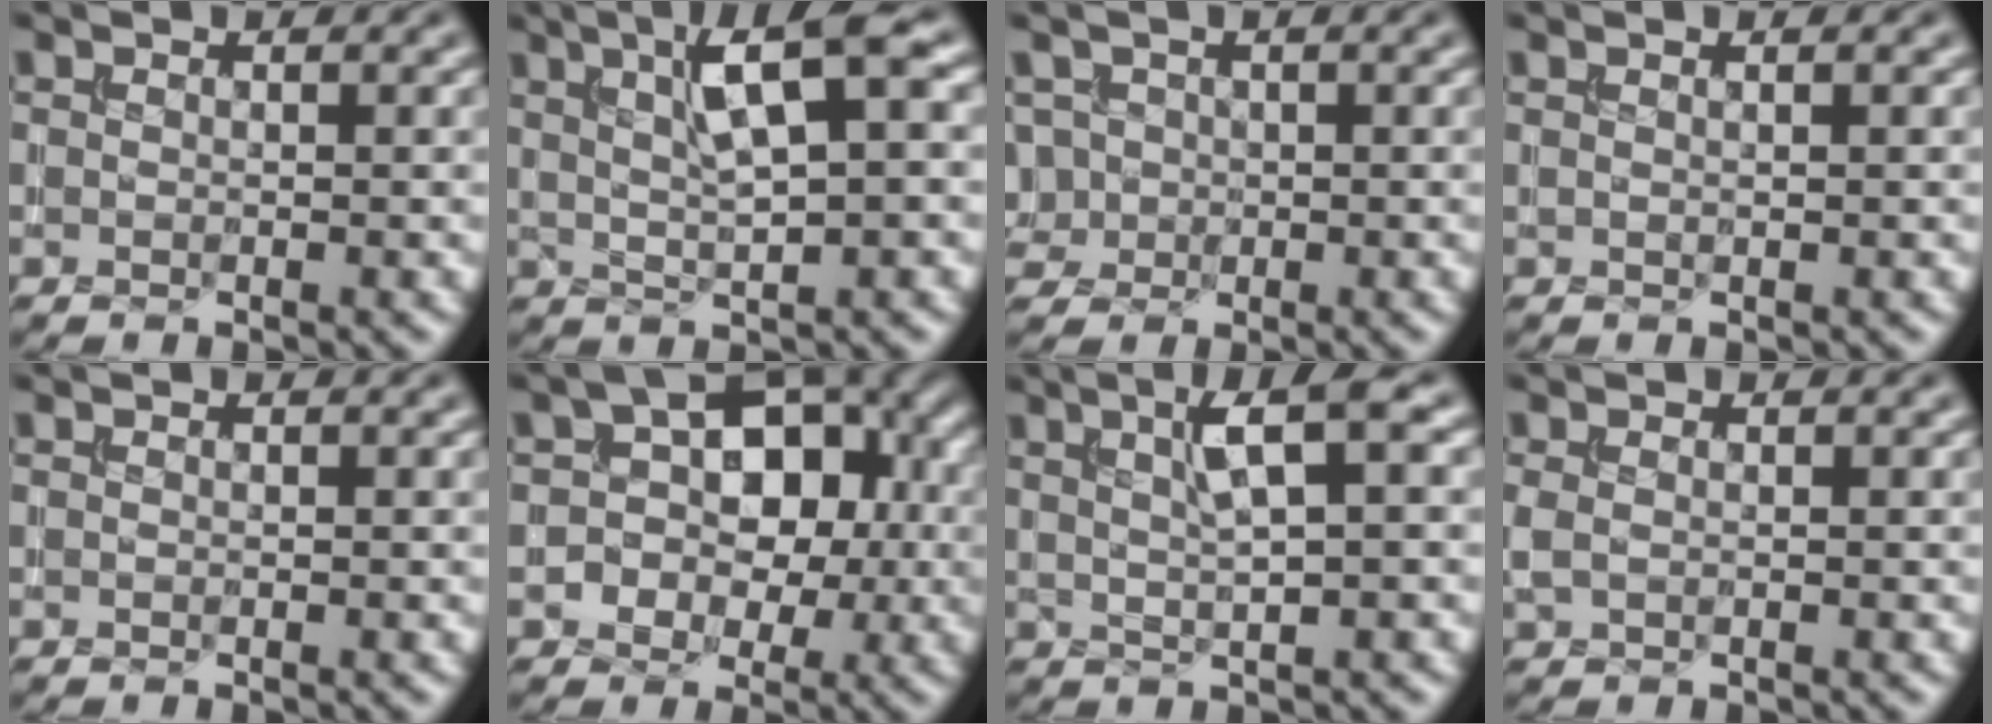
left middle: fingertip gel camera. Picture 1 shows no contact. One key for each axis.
{"total": 6.1, "fx": 2.3, "fy": 1.2, "fz": 5.5, "tx": -0.089, "ty": 0.008, "tz": 0.037}
{"total": 2.5, "fx": 0.1, "fy": 2.4, "fz": 0.8, "tx": -0.017, "ty": 0.011, "tz": 0.009}
{"total": 1.0, "fx": 0.6, "fy": 0.3, "fz": 0.7, "tx": -0.008, "ty": -0.002, "tz": 0.002}
{"total": 0.0}
{"total": 7.2, "fx": 0.3, "fy": 5.0, "fz": 5.2, "tx": -0.050, "ty": 0.021, "tz": -0.008}
{"total": 4.4, "fx": 1.7, "fy": 0.8, "fz": 4.0, "tx": -0.067, "ty": 0.008, "tz": 0.029}
{"total": 1.2, "fx": 0.0, "fy": 0.8, "fz": 0.9, "tx": -0.024, "ty": 0.000, "tz": 0.001}